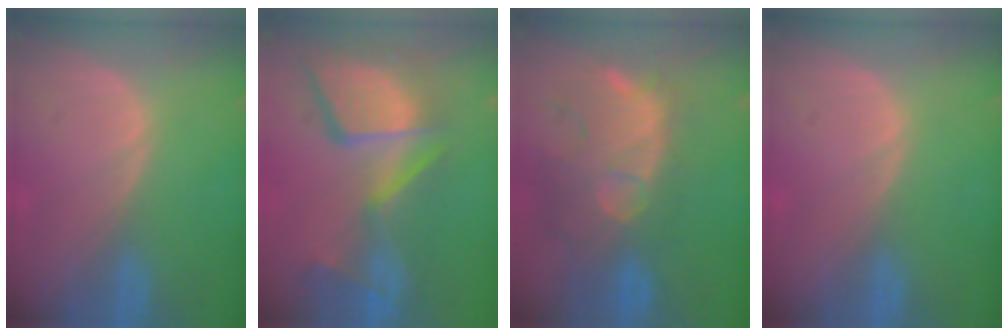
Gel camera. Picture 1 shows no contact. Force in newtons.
{"total": 13.6, "press": 11.2, "slide": 7.8}
{"total": 12.2, "press": 11.0, "slide": 5.2}
{"total": 0.0}